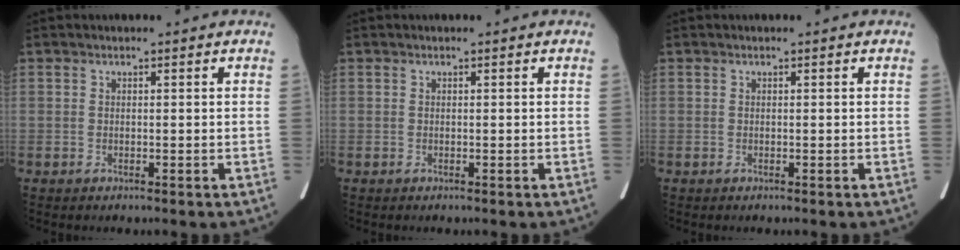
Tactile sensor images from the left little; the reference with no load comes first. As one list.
[{"total": 0.0}, {"total": 0.0}]